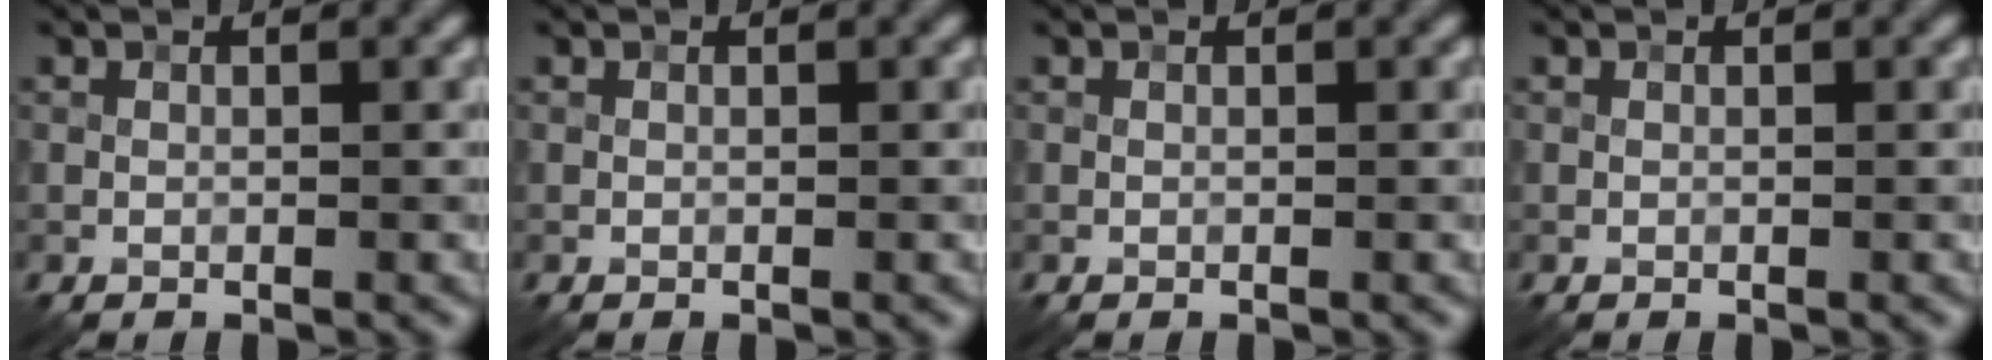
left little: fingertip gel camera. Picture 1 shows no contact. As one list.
[{"total": 0.0}, {"total": 0.0}, {"total": 0.0}]